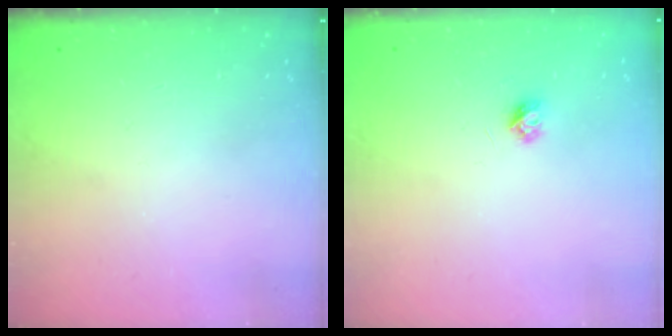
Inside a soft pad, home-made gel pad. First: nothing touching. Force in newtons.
{"total": 3.9, "press": 3.8, "slide": 0.5}